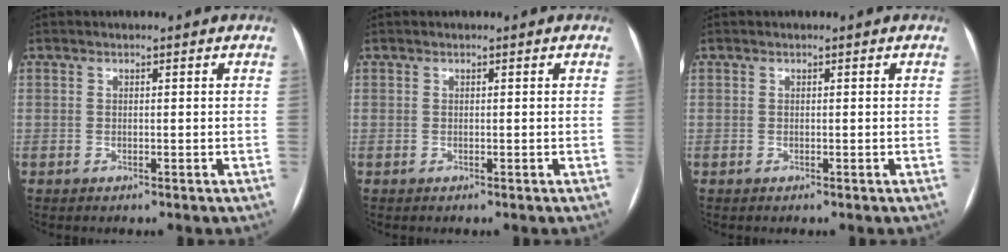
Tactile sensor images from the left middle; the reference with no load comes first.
{"total": 0.0}
{"total": 0.0}